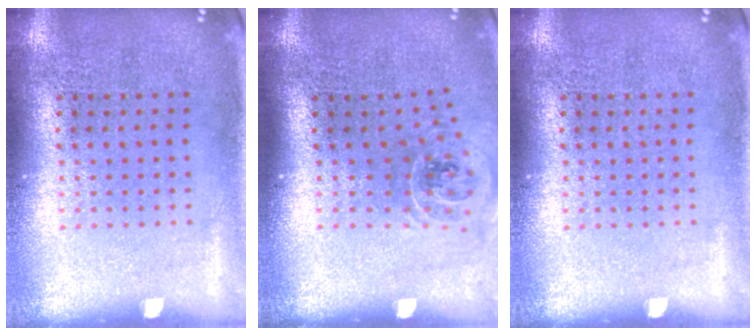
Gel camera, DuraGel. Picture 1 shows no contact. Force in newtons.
{"total": 1.1, "press": 1.0, "slide": 0.3}
{"total": 0.0}